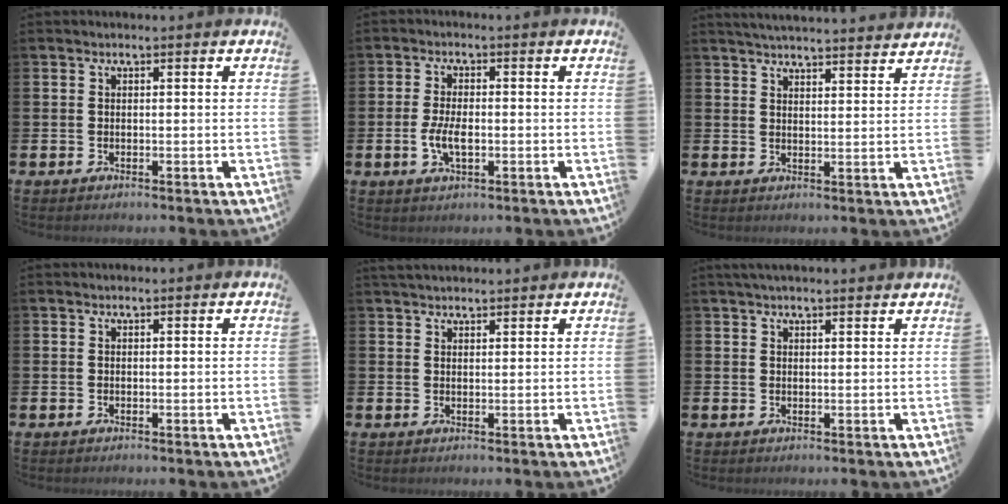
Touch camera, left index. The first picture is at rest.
{"total": 4.0, "force": [-0.7, 1.8, 3.5], "torque": [-0.064, -0.001, -0.014]}
{"total": 4.2, "force": [4.2, -0.1, 0.3], "torque": [-0.011, -0.027, 0.074]}
{"total": 0.0}
{"total": 2.4, "force": [2.3, 0.6, 0.3], "torque": [-0.008, -0.005, 0.043]}
{"total": 2.2, "force": [2.0, 0.3, 0.7], "torque": [-0.007, -0.003, 0.034]}